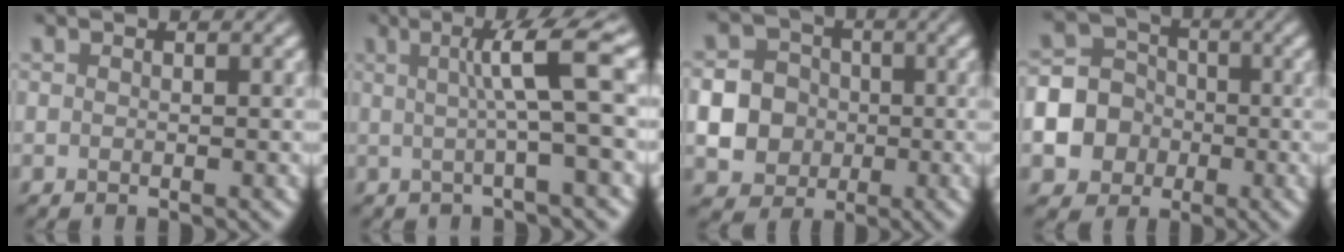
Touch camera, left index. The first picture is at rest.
{"total": 5.5, "force": [0.8, 0.4, 5.4], "torque": [-0.079, 0.016, 0.012]}
{"total": 7.5, "force": [-1.2, 7.1, 2.3], "torque": [-0.054, -0.002, -0.042]}
{"total": 10.8, "force": [-3.6, 9.9, 2.6], "torque": [-0.079, -0.026, -0.080]}